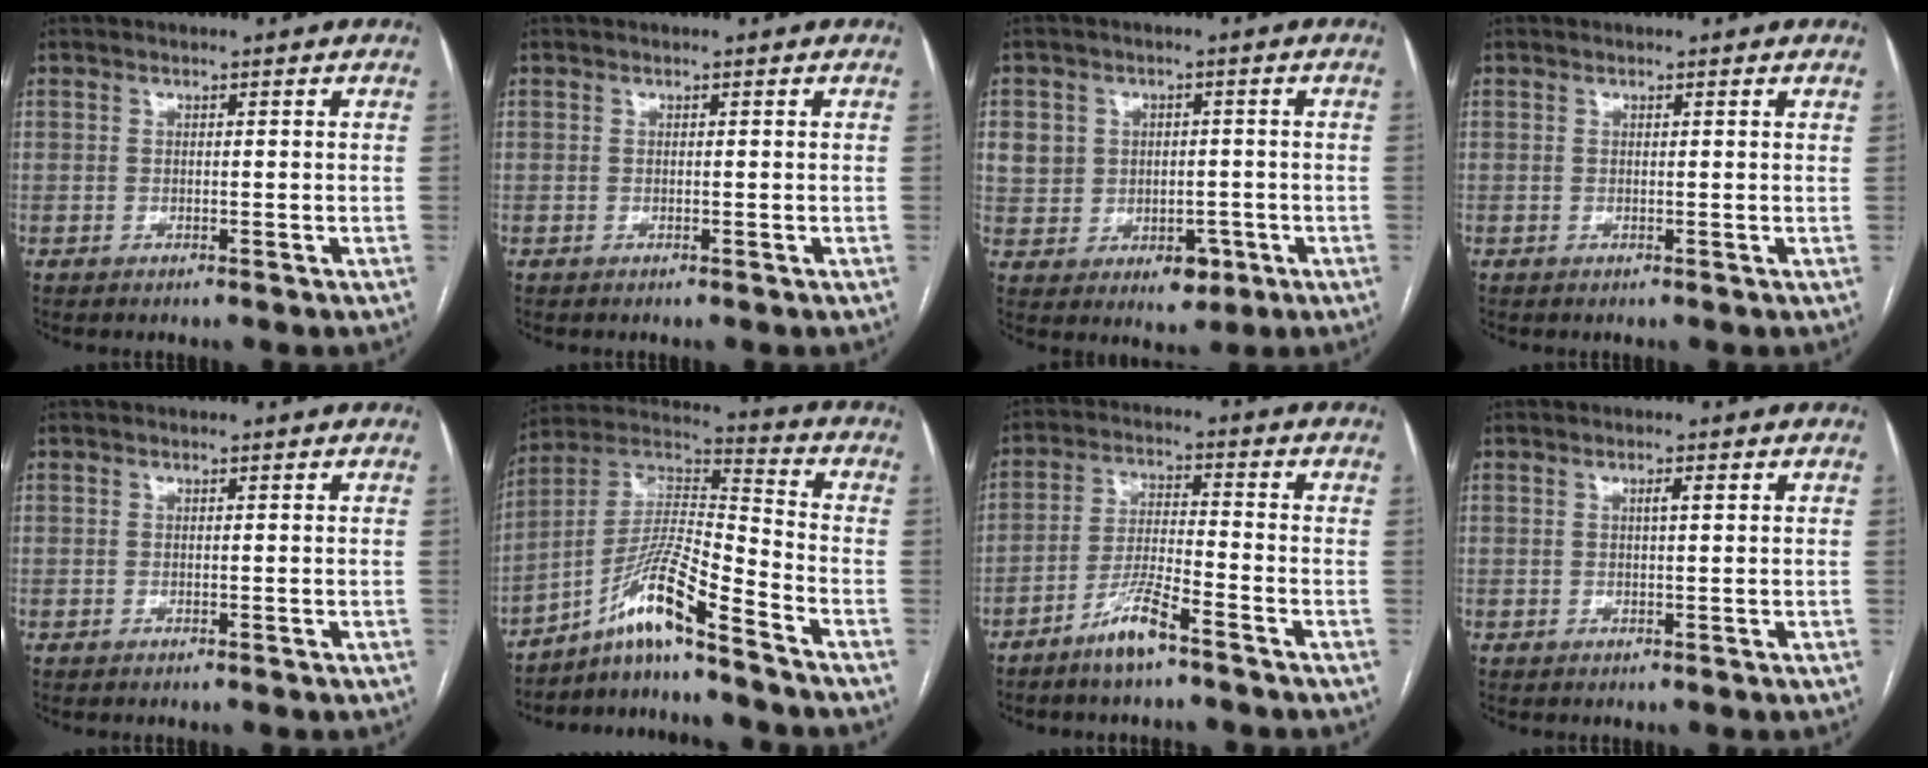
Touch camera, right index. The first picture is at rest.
{"total": 0.0}
{"total": 8.3, "force": [-0.4, 7.5, 3.6], "torque": [-0.047, 0.023, 0.015]}
{"total": 0.5, "force": [0.5, -0.1, 0.1], "torque": [-0.010, -0.002, 0.005]}
{"total": 0.0}
{"total": 10.8, "force": [-7.8, -0.5, 7.4], "torque": [-0.150, 0.014, -0.145]}
{"total": 6.4, "force": [-4.7, 0.3, 4.4], "torque": [-0.090, -0.007, -0.093]}
{"total": 1.3, "force": [0.6, 0.0, 1.2], "torque": [-0.020, 0.000, 0.008]}